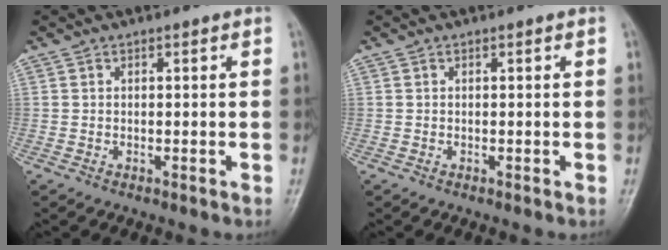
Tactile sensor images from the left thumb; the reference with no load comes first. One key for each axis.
{"total": 0.0}